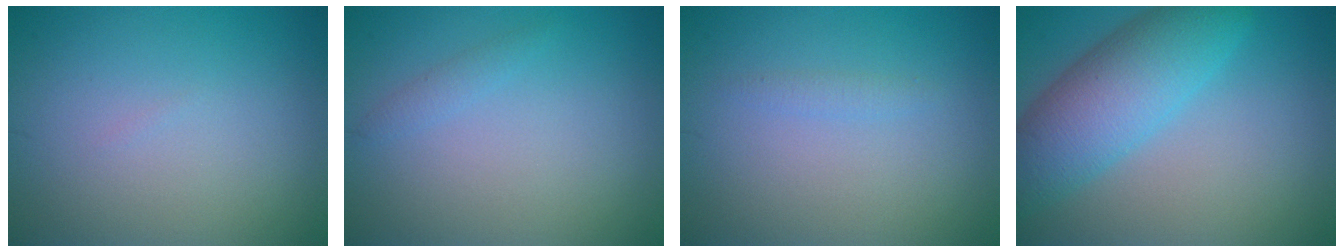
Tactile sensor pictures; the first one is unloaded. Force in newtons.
{"total": 0.8, "press": 0.8, "slide": 0.1}
{"total": 0.7, "press": 0.7, "slide": 0.1}
{"total": 7.3, "press": 7.3, "slide": 0.0}